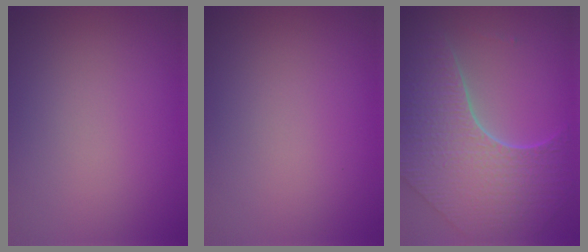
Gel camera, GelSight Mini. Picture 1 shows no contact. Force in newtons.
{"total": 0.0}
{"total": 8.6, "press": 6.4, "slide": 5.8}